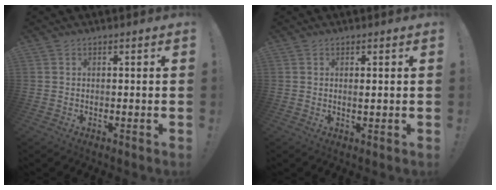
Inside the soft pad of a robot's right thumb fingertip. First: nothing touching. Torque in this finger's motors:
{"motor_torque": [-0.34, 0.03, -0.21, 0.14, 0.05]}